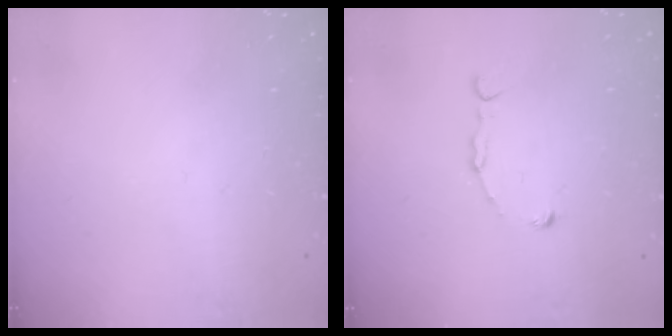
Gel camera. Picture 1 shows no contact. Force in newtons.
{"total": 2.8, "press": 2.8, "slide": 0.2}